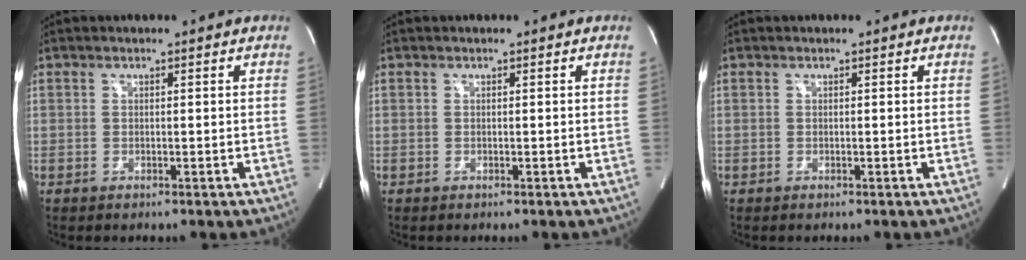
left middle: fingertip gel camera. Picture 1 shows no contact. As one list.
[{"total": 0.0}, {"total": 0.0}]